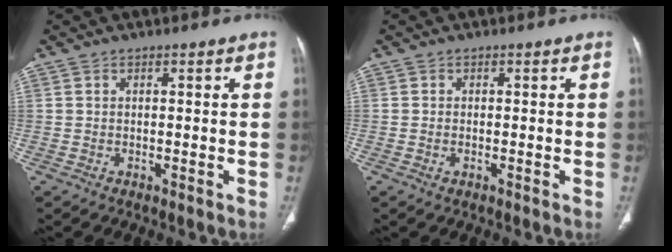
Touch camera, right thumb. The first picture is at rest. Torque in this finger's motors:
{"motor_torque": [-0.46, -0.34, -0.17, 0.14, -0.01]}